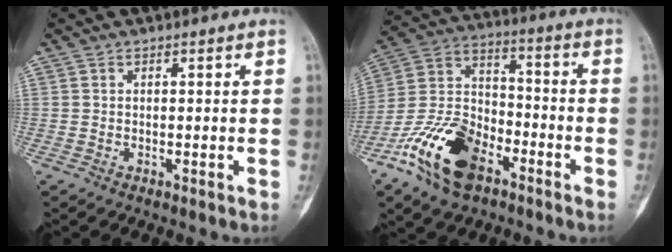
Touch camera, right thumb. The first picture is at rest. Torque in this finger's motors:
{"motor_torque": [2.06, 1.93, 0.34, -0.35, 0.13]}